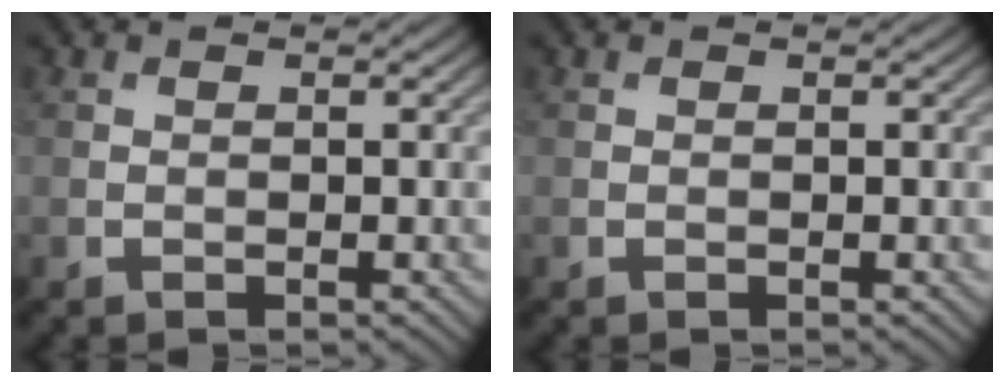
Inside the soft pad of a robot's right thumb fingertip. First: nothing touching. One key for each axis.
{"total": 0.0}